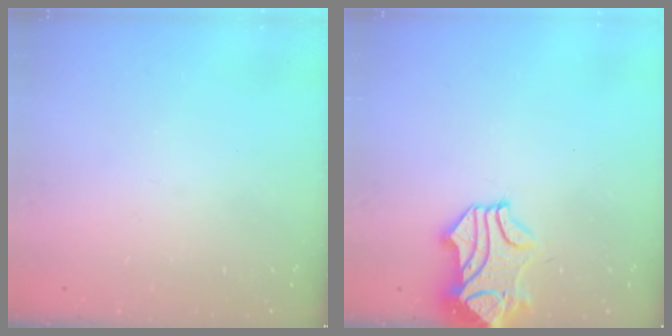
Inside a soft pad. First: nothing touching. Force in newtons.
{"total": 2.3, "press": 1.8, "slide": 1.4}